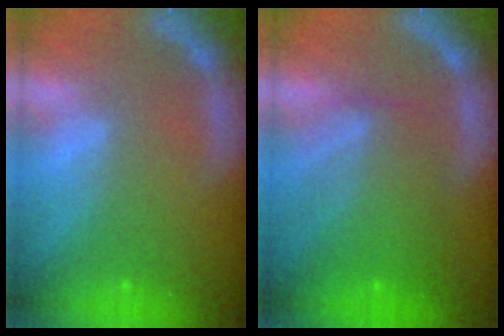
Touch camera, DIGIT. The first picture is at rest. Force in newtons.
{"total": 7.1}